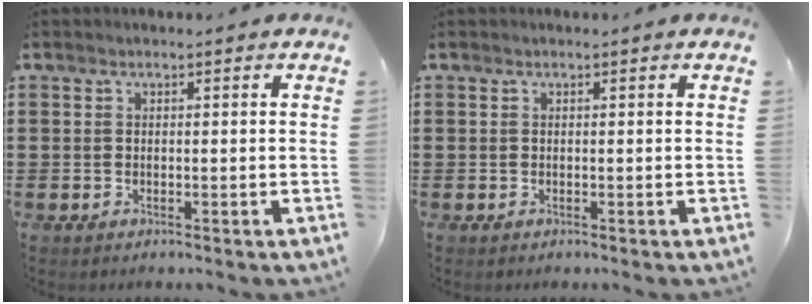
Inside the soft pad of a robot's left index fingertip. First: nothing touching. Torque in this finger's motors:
{"motor_torque": [0.00, 0.00, 0.00, 0.00]}